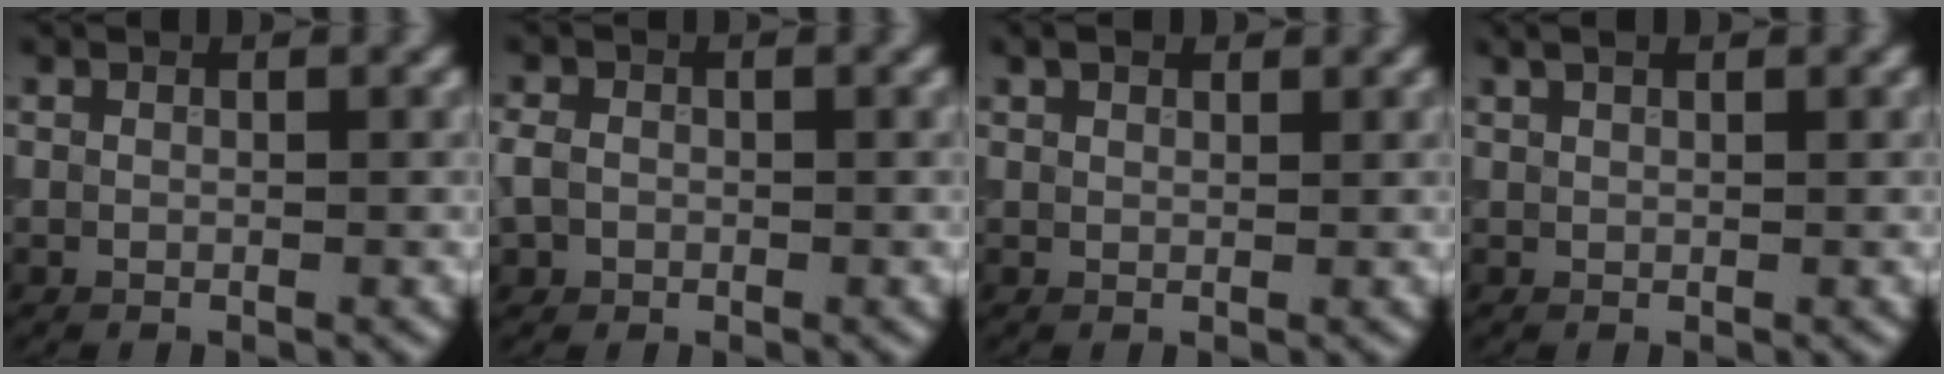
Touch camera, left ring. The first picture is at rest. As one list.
[{"total": 2.2, "force": [-0.4, 1.8, 1.1], "torque": [-0.020, -0.002, -0.008]}, {"total": 1.4, "force": [1.0, 0.7, 0.6], "torque": [-0.011, 0.005, 0.019]}, {"total": 1.4, "force": [1.0, 0.4, 0.9], "torque": [-0.015, 0.004, 0.018]}]